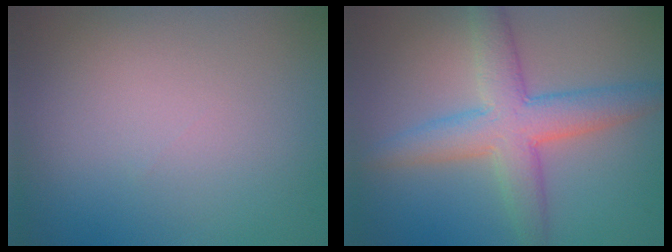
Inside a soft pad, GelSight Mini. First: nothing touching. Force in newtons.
{"total": 5.4, "press": 5.4, "slide": 0.1}